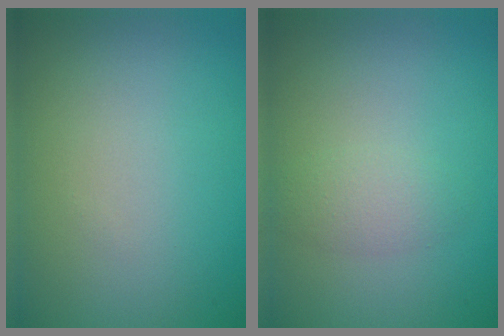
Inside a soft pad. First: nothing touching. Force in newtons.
{"total": 1.8, "press": 1.8, "slide": 0.0}